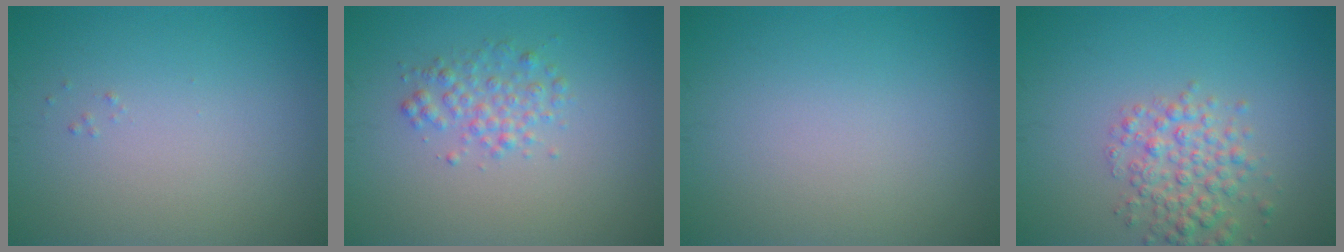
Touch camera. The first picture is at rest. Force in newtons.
{"total": 2.0, "press": 2.0, "slide": 0.0}
{"total": 0.0}
{"total": 3.6, "press": 3.6, "slide": 0.1}